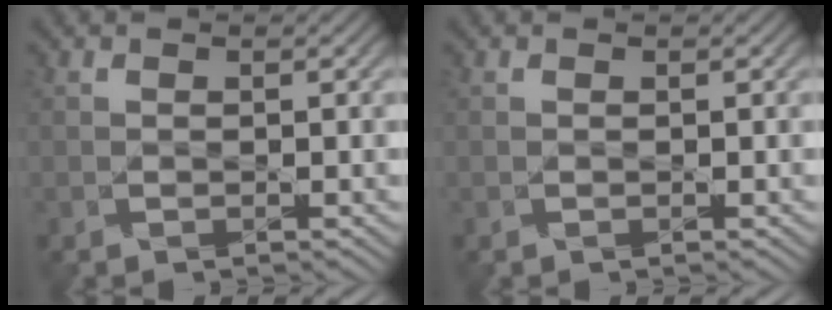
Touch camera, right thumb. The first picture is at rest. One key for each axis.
{"total": 0.0}